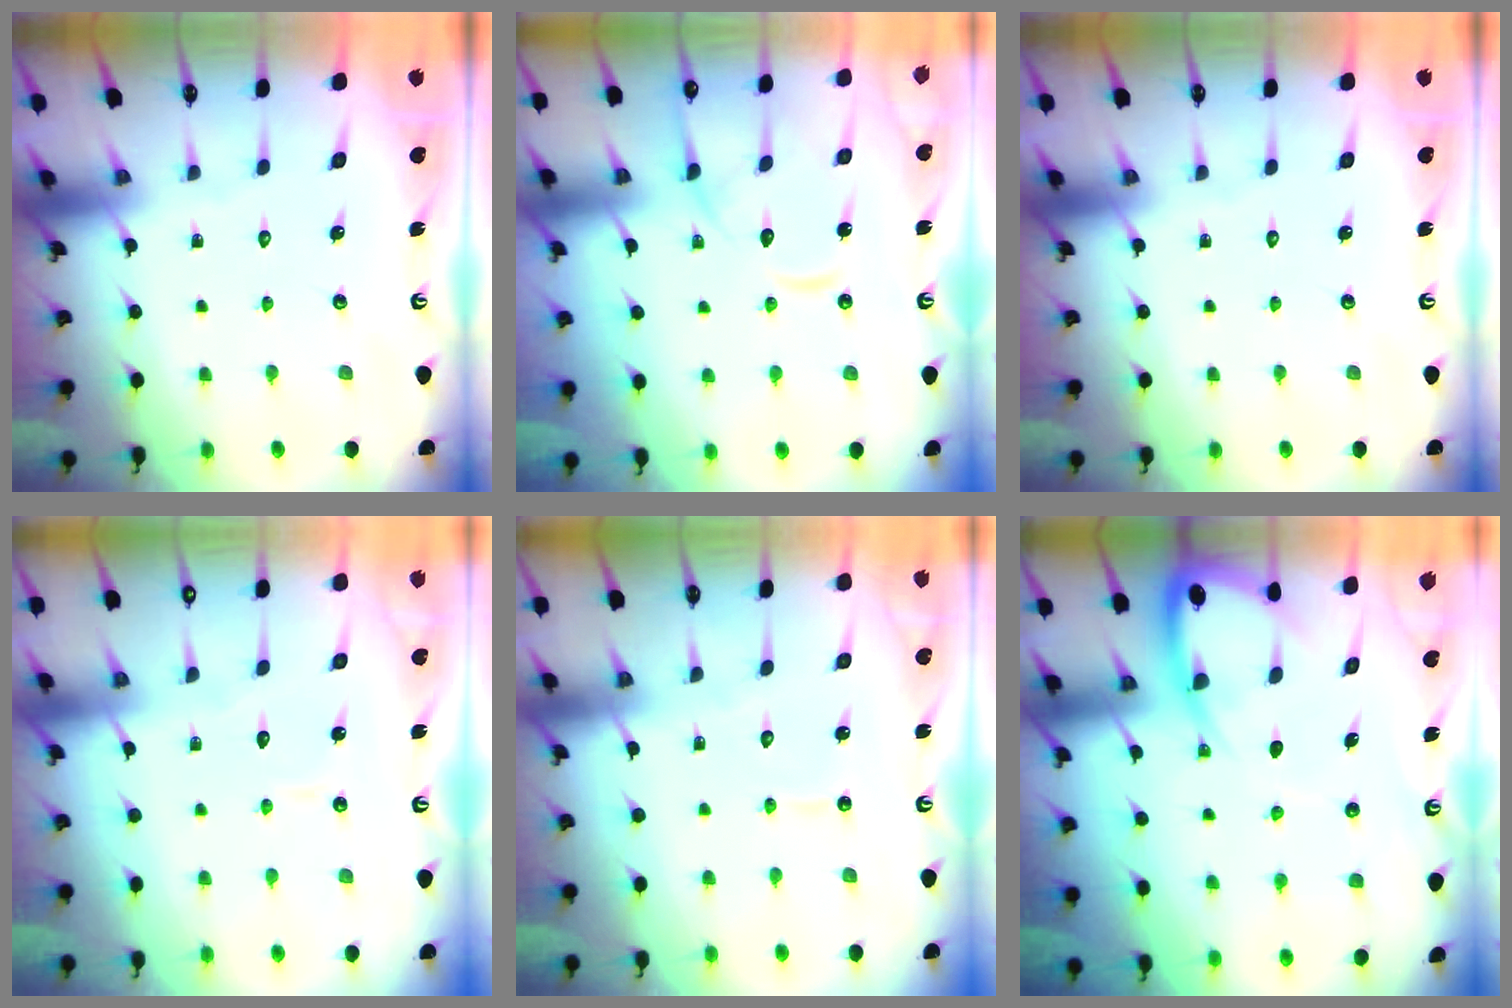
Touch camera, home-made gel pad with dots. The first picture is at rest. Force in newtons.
{"total": 11.7, "press": 11.6, "slide": 1.3}
{"total": 0.0}
{"total": 3.8, "press": 3.8, "slide": 0.1}
{"total": 3.7, "press": 3.7, "slide": 0.4}
{"total": 7.7, "press": 7.7, "slide": 0.9}